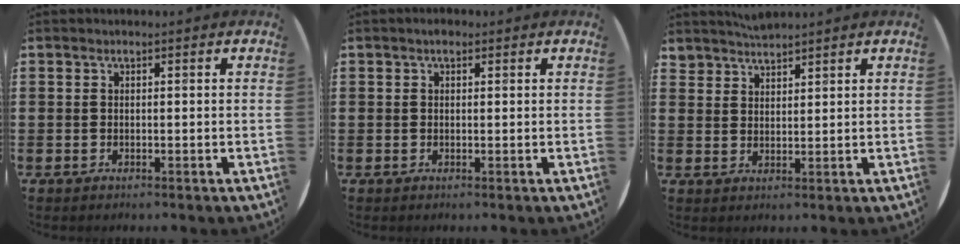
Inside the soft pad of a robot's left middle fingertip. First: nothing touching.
{"total": 1.0, "force": [0.6, 0.5, 0.5], "torque": [-0.003, 0.002, 0.009]}
{"total": 2.8, "force": [2.8, 0.1, -0.4], "torque": [0.001, -0.006, 0.054]}